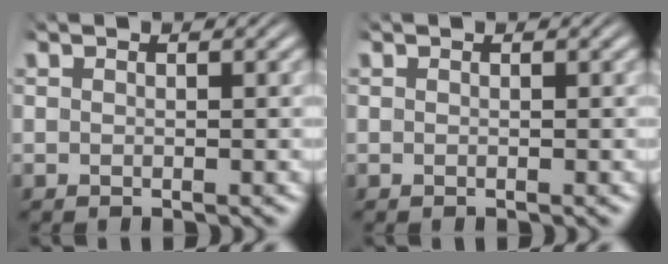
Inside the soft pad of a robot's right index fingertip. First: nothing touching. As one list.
[{"total": 0.0}]